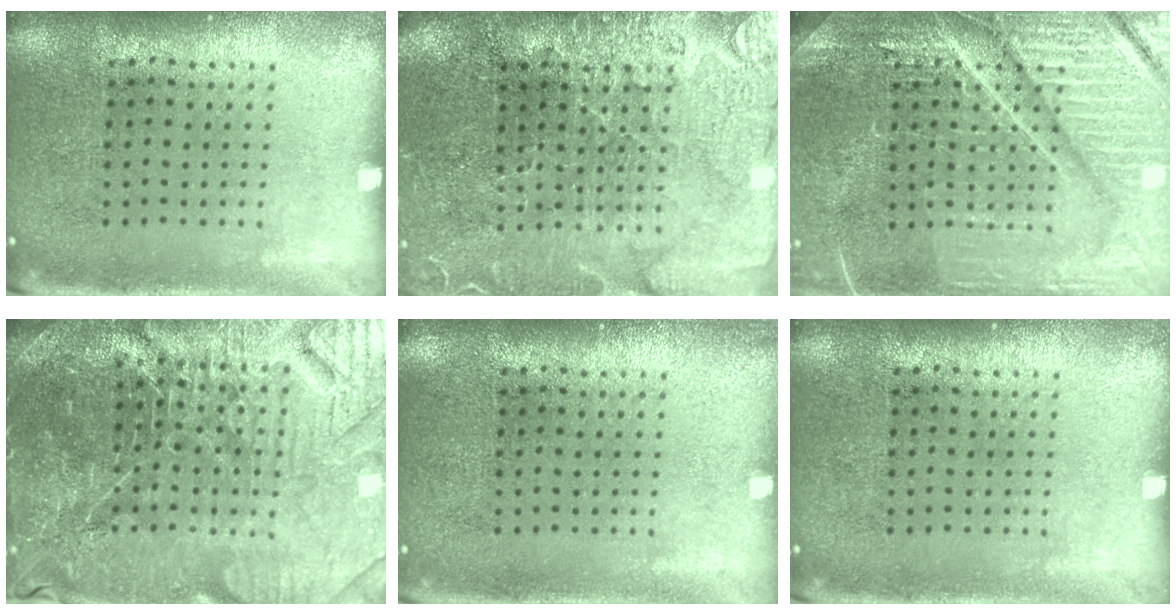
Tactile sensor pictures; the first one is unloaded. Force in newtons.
{"total": 3.7, "press": 3.5, "slide": 1.1}
{"total": 5.2, "press": 5.1, "slide": 0.7}
{"total": 5.6, "press": 5.3, "slide": 2.0}
{"total": 0.5, "press": 0.5, "slide": 0.1}
{"total": 0.0}